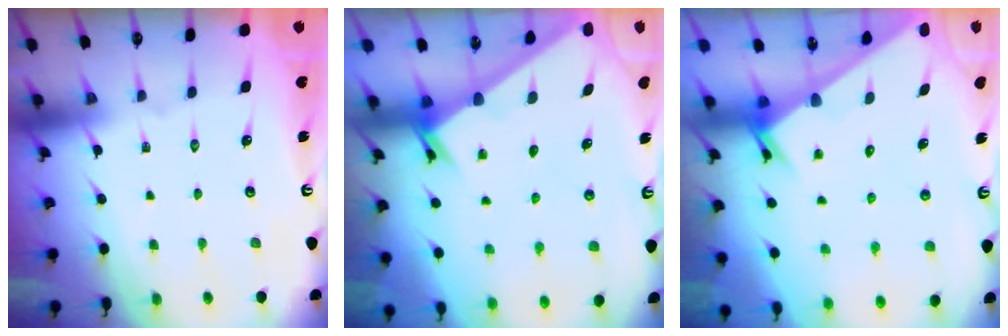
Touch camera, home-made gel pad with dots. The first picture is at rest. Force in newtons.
{"total": 2.4, "press": 2.4, "slide": 0.2}
{"total": 2.4, "press": 2.4, "slide": 0.1}